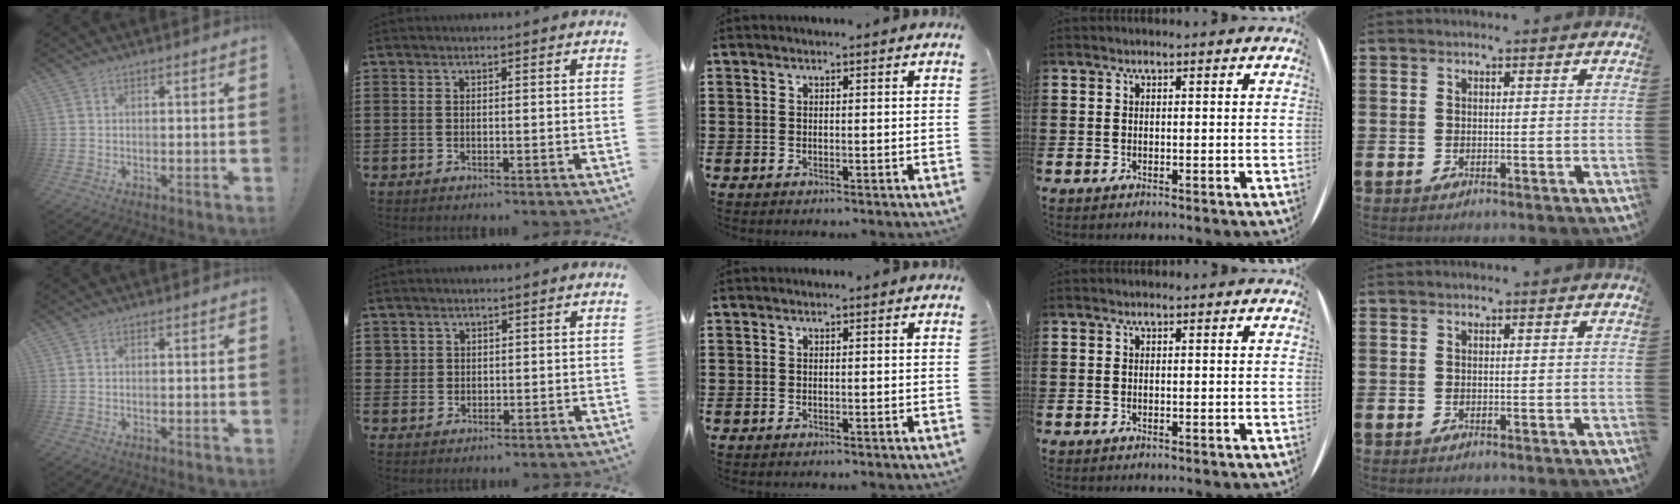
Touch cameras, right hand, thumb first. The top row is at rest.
{"index": {"total": 1.5, "force": [0.9, 1.3, 0.1], "torque": [-0.007, 0.006, 0.017]}}